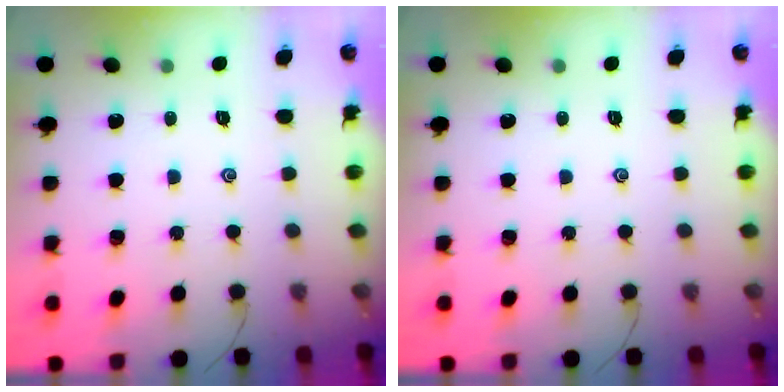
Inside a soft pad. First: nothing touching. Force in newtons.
{"total": 0.0}